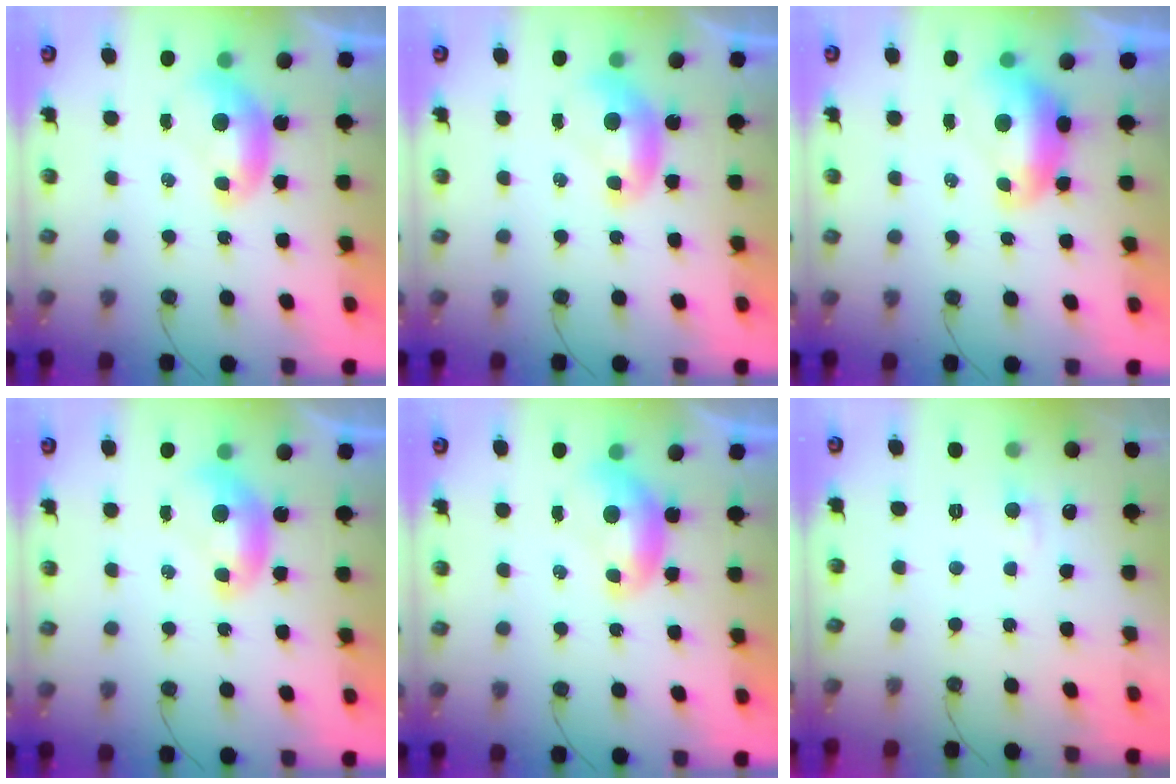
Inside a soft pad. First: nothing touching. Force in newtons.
{"total": 0.0}
{"total": 1.9, "press": 1.8, "slide": 0.7}
{"total": 0.0}
{"total": 0.0}
{"total": 0.8, "press": 0.0, "slide": 0.8}